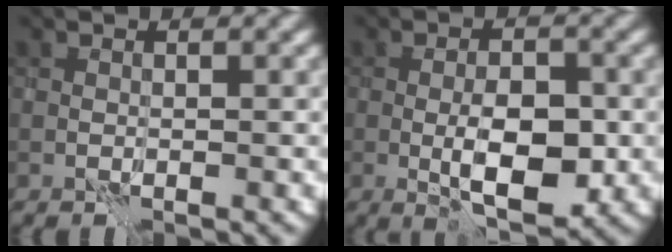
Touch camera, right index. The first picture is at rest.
{"total": 5.3, "force": [-1.1, 2.2, 4.7], "torque": [-0.076, -0.003, -0.016]}